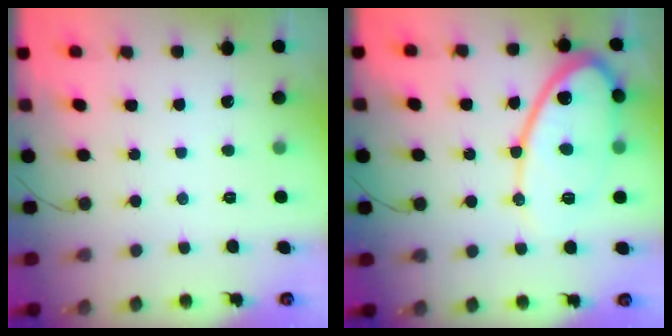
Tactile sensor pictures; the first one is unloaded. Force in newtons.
{"total": 14.7, "press": 14.6, "slide": 1.3}